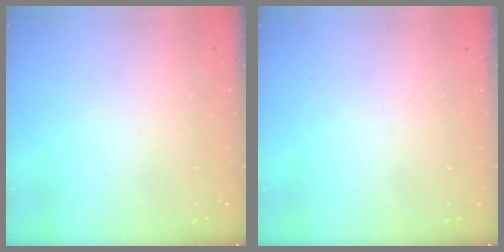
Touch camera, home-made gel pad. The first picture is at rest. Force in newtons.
{"total": 0.0}